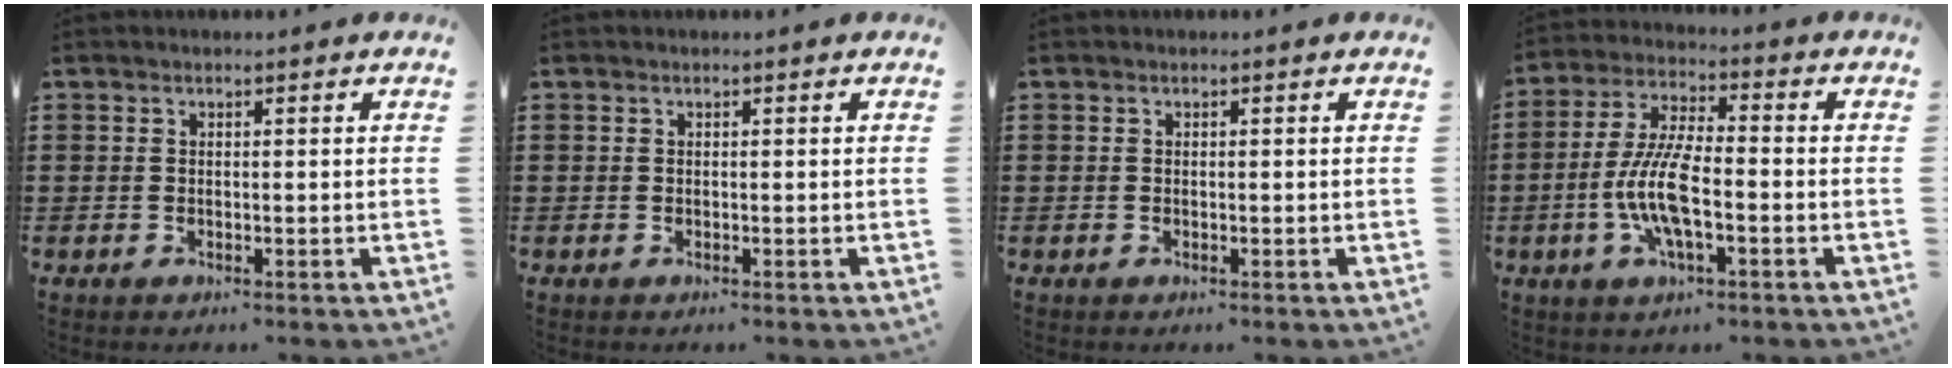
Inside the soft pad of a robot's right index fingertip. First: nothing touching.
{"total": 0.0}
{"total": 0.0}
{"total": 9.5, "force": [-2.5, 2.9, 8.7], "torque": [-0.198, -0.014, -0.054]}